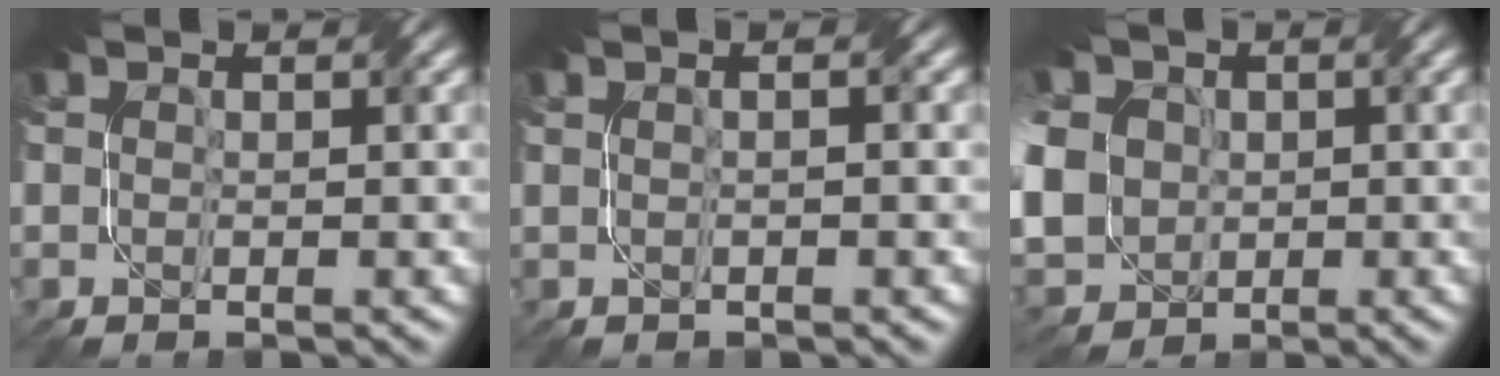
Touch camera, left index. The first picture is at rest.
{"total": 2.4, "force": [1.0, 1.1, 1.9], "torque": [-0.006, 0.012, -0.009]}
{"total": 12.1, "force": [0.9, 10.1, 6.5], "torque": [-0.159, 0.006, -0.019]}